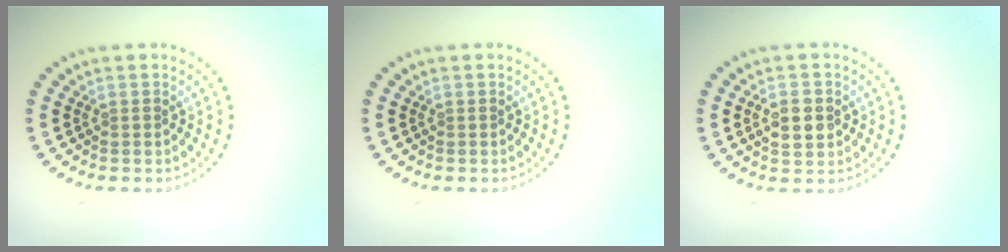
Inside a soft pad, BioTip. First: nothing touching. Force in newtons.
{"total": 0.0}
{"total": 2.6, "press": 2.6, "slide": 0.2}